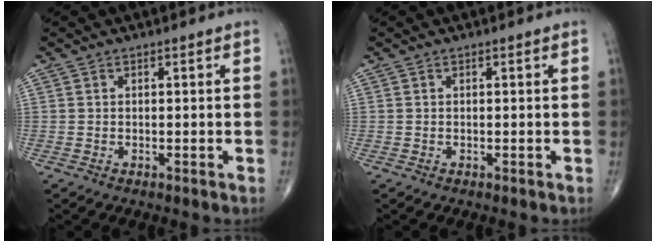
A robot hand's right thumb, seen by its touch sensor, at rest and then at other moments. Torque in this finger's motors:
{"motor_torque": [0.00, 0.00, -0.01, -0.02, 0.00]}